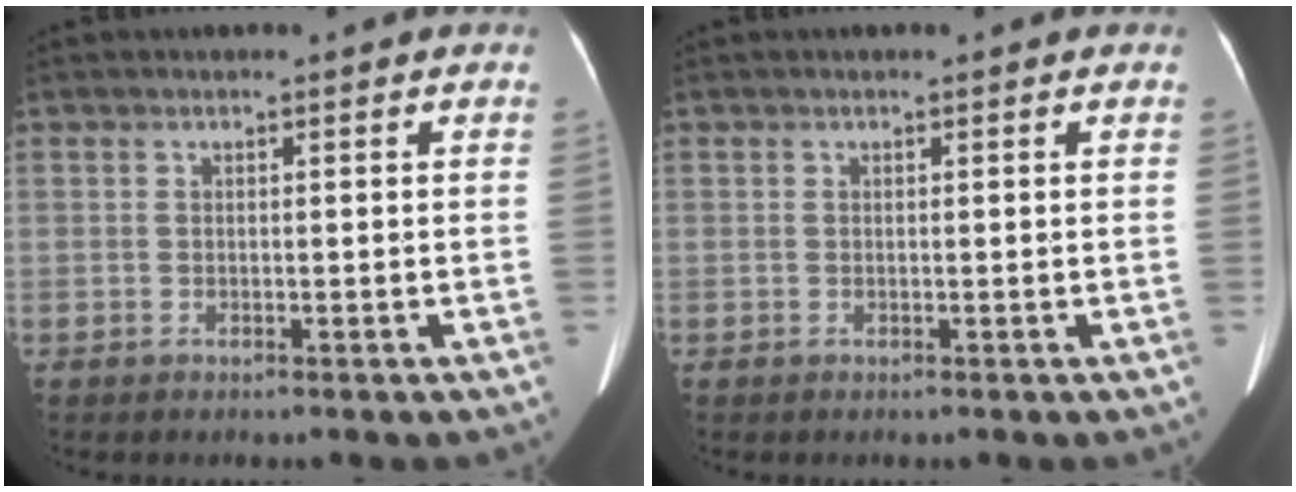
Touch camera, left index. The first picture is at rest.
{"total": 0.0}